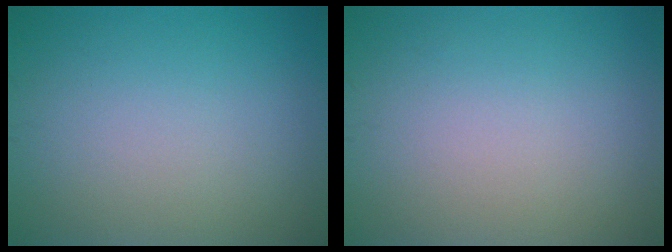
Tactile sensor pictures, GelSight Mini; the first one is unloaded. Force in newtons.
{"total": 0.0}